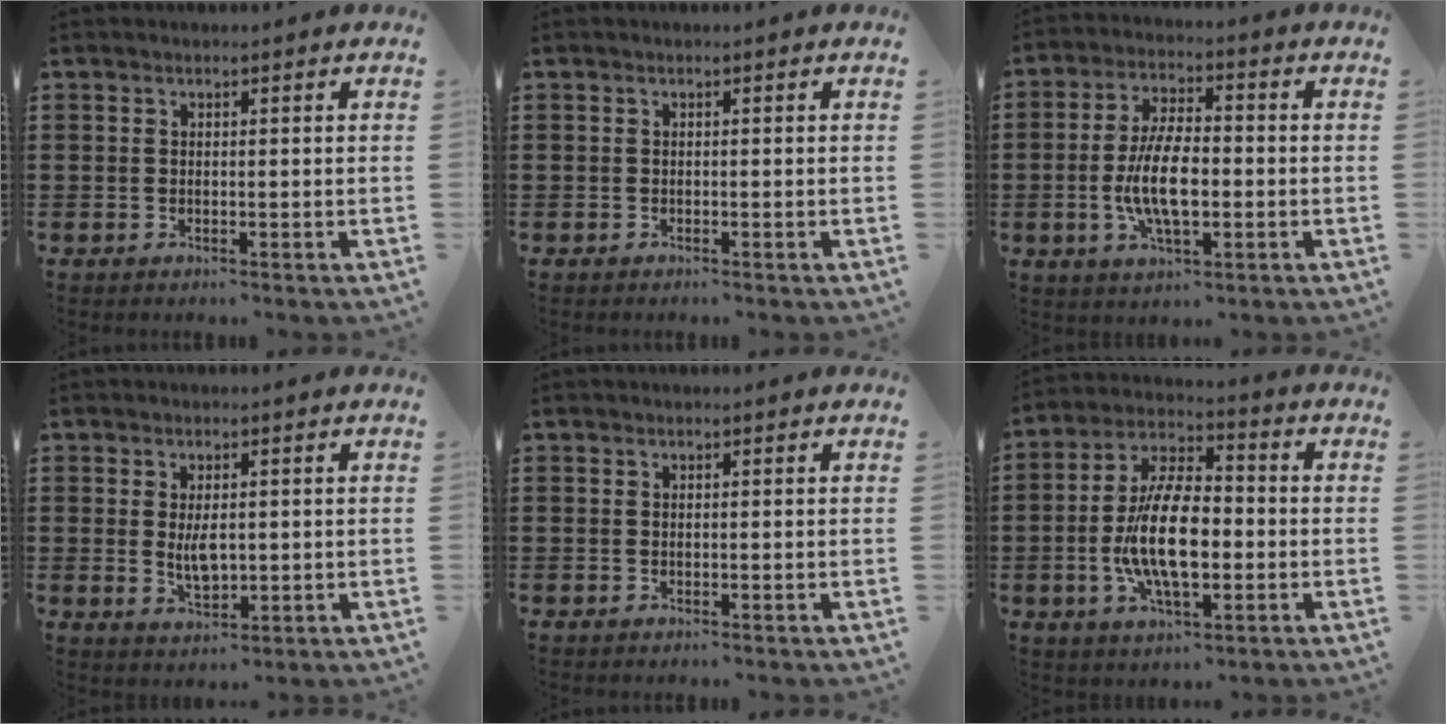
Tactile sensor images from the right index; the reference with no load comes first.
{"total": 0.0}
{"total": 9.3, "force": [-1.5, 3.8, 8.4], "torque": [-0.182, -0.005, -0.034]}
{"total": 4.2, "force": [0.2, 2.1, 3.6], "torque": [-0.062, -0.004, -0.003]}
{"total": 0.0}
{"total": 12.7, "force": [-2.2, 5.8, 11.1], "torque": [-0.240, -0.003, -0.044]}